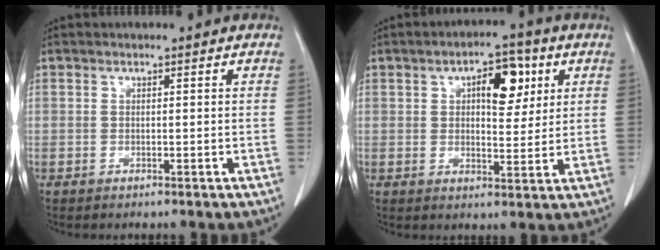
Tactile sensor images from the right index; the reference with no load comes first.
{"total": 8.6, "force": [3.0, 3.9, 7.0], "torque": [-0.105, 0.018, 0.049]}